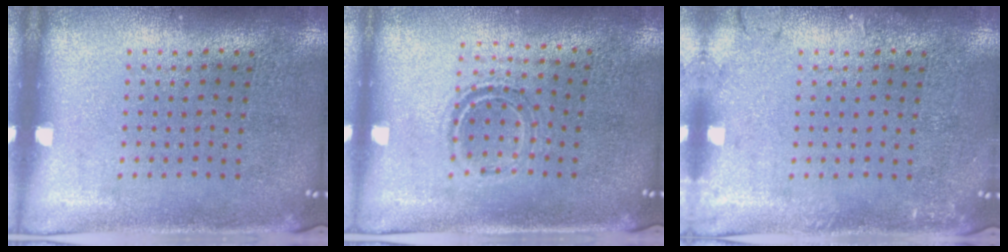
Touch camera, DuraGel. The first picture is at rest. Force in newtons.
{"total": 1.0, "press": 1.0, "slide": 0.3}
{"total": 1.7, "press": 1.7, "slide": 0.3}